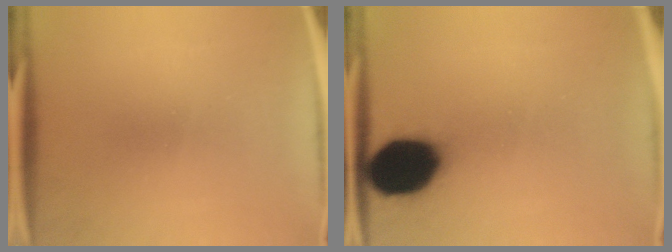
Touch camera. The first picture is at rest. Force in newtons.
{"total": 18.1}